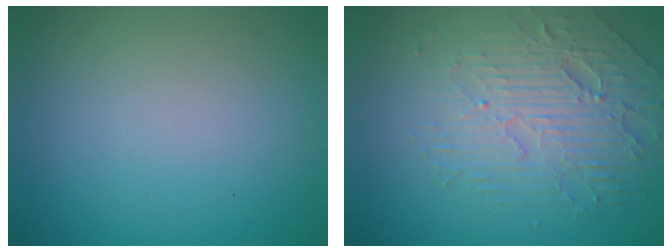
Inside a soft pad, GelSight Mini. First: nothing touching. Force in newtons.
{"total": 5.0, "press": 4.2, "slide": 2.8}